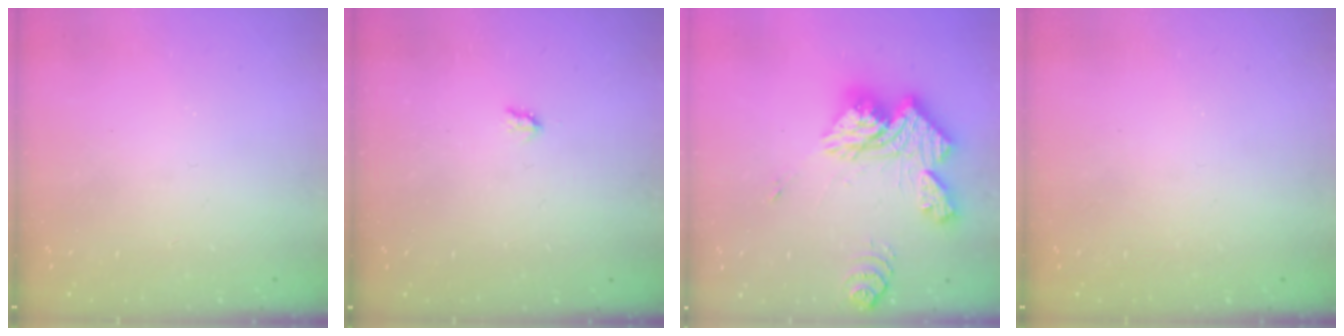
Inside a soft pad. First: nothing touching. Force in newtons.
{"total": 1.9, "press": 1.9, "slide": 0.3}
{"total": 19.3, "press": 19.1, "slide": 2.0}
{"total": 0.0}